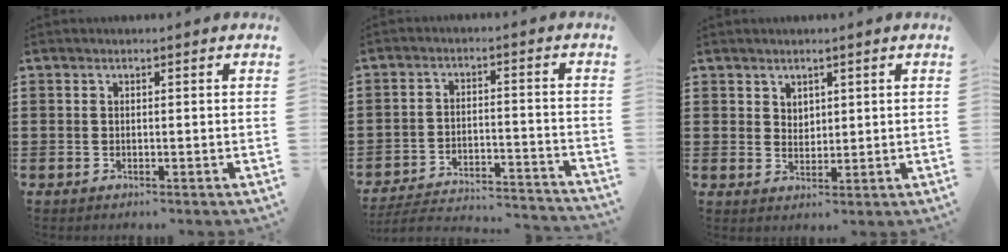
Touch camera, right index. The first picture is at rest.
{"total": 4.1, "force": [-4.0, 0.2, 1.1], "torque": [-0.030, -0.011, -0.086]}
{"total": 2.3, "force": [1.8, 1.5, 0.2], "torque": [-0.009, 0.007, 0.034]}